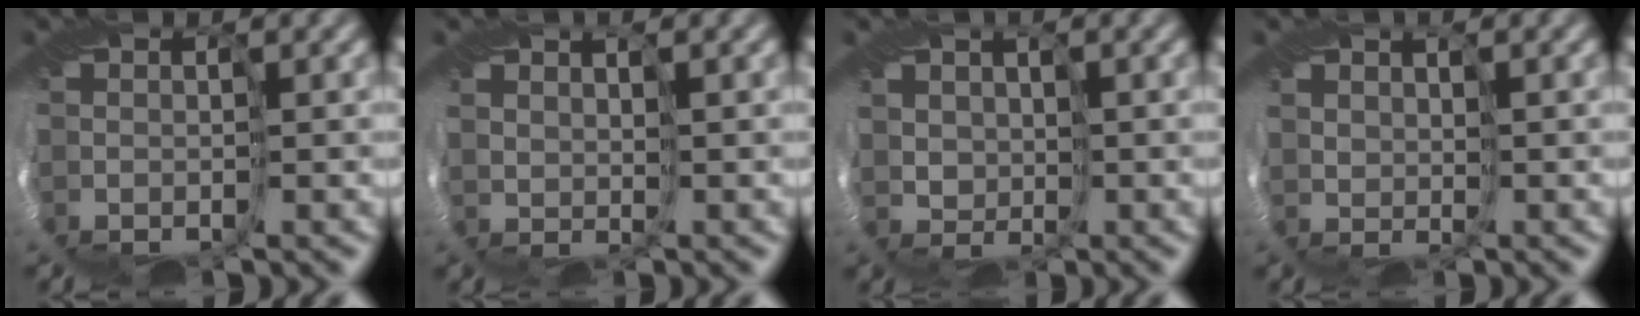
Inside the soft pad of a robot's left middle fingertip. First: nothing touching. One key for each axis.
{"total": 2.8, "fx": 2.1, "fy": -0.9, "fz": -1.6, "tx": 0.013, "ty": 0.007, "tz": 0.042}
{"total": 2.4, "fx": 1.8, "fy": 0.2, "fz": -1.6, "tx": 0.014, "ty": 0.006, "tz": 0.037}
{"total": 2.7, "fx": 1.9, "fy": -0.6, "fz": -1.8, "tx": 0.017, "ty": 0.008, "tz": 0.041}